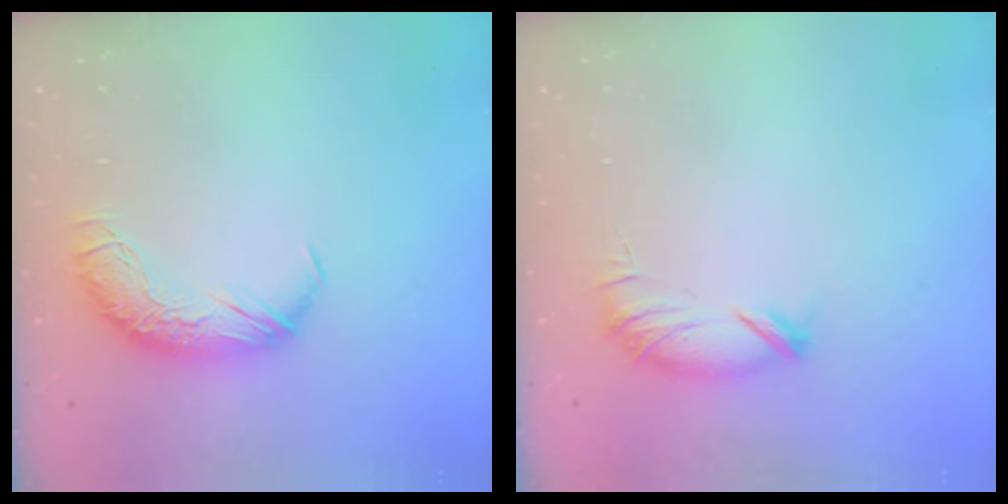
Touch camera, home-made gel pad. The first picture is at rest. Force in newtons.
{"total": 6.4, "press": 6.4, "slide": 0.6}